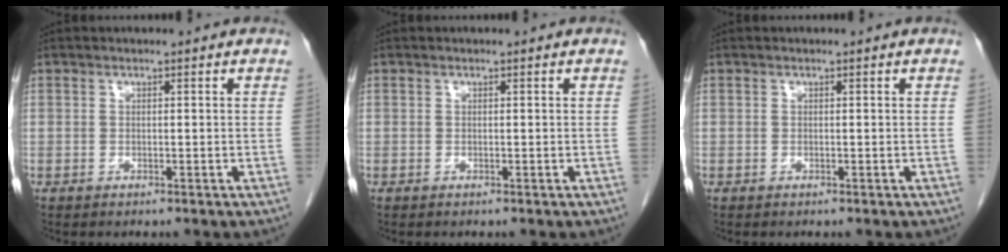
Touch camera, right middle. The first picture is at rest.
{"total": 0.0}
{"total": 0.0}